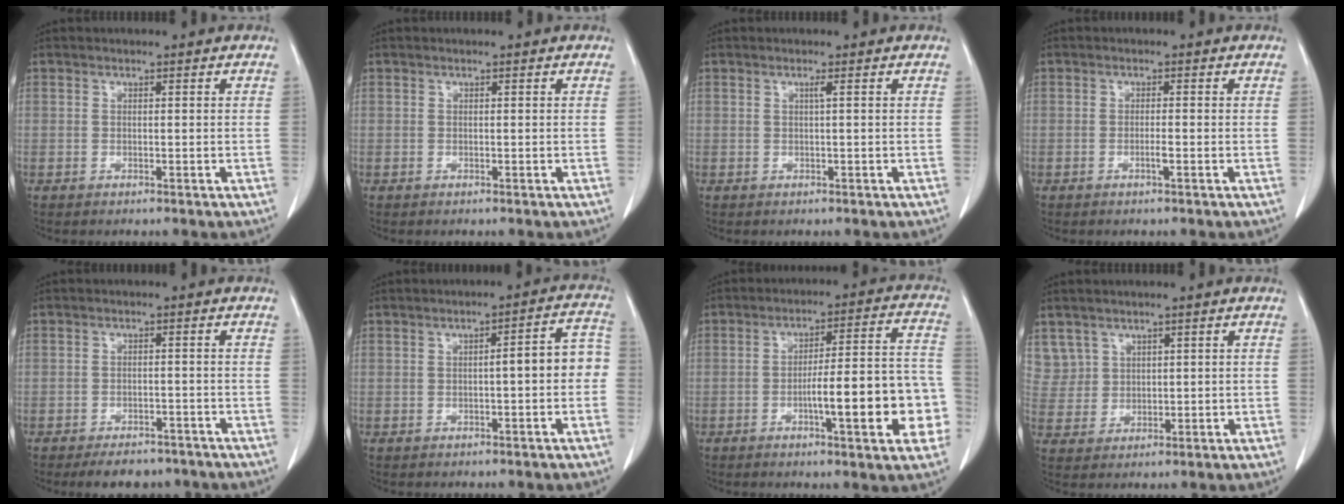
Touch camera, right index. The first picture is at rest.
{"total": 0.0}
{"total": 0.6, "force": [0.2, -0.2, 0.5], "torque": [-0.013, -0.002, 0.005]}
{"total": 1.3, "force": [-0.5, 0.0, 1.2], "torque": [-0.023, 0.000, -0.010]}
{"total": 6.2, "force": [-5.1, 2.6, 2.1], "torque": [-0.024, 0.003, -0.068]}
{"total": 5.7, "force": [-0.6, 1.2, 5.5], "torque": [-0.064, 0.027, -0.012]}
{"total": 15.0, "force": [-4.2, 2.5, 14.2], "torque": [-0.169, 0.030, -0.054]}
{"total": 4.7, "force": [2.7, 3.9, 0.0], "torque": [0.006, 0.009, 0.062]}